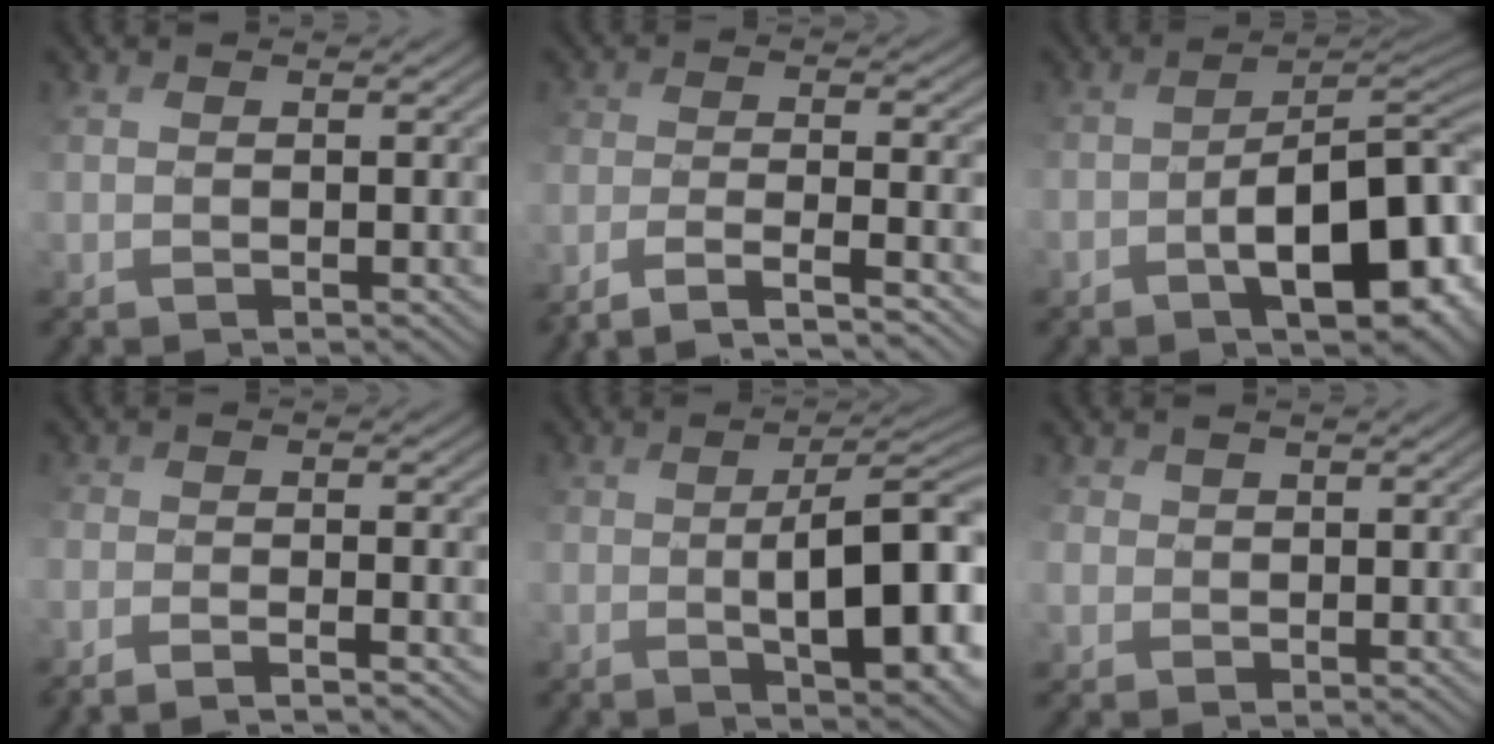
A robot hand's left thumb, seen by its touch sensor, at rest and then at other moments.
{"total": 7.8, "force": [-6.7, 1.4, 3.8], "torque": [-0.059, 0.004, -0.110]}
{"total": 12.4, "force": [-4.8, 5.6, 10.0], "torque": [-0.124, -0.013, -0.061]}
{"total": 4.3, "force": [-4.1, 0.1, 1.3], "torque": [-0.021, 0.005, -0.072]}
{"total": 11.3, "force": [-1.9, 3.9, 10.4], "torque": [-0.149, -0.012, -0.009]}
{"total": 2.0, "force": [0.3, 0.9, -1.8], "torque": [0.030, -0.006, 0.012]}